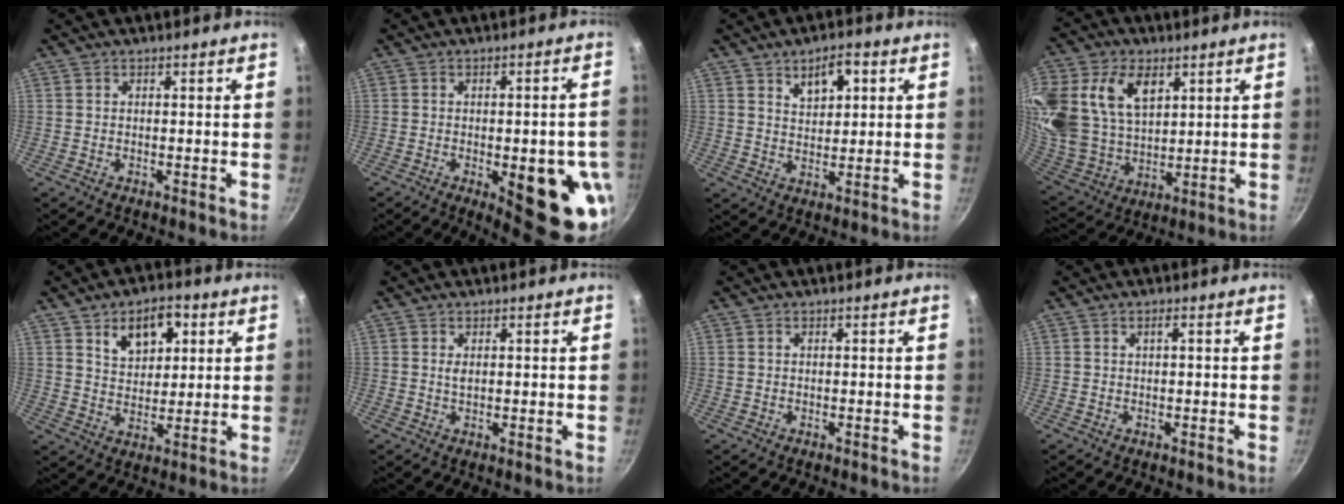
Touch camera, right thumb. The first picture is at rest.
{"total": 15.2, "force": [-4.3, 5.6, 13.5], "torque": [-0.132, 0.004, -0.048]}
{"total": 6.7, "force": [2.9, 3.8, 4.7], "torque": [-0.055, -0.009, 0.050]}
{"total": 23.4, "force": [9.1, 15.7, 14.7], "torque": [-0.318, -0.005, 0.183]}
{"total": 10.3, "force": [4.4, 6.7, 6.6], "torque": [-0.066, -0.012, 0.073]}
{"total": 1.2, "force": [0.4, 0.5, 0.9], "torque": [-0.016, -0.003, 0.006]}
{"total": 0.6, "force": [0.2, 0.4, 0.3], "torque": [-0.005, 0.002, 0.005]}
{"total": 1.1, "force": [0.3, 0.4, 1.0], "torque": [-0.017, 0.004, 0.007]}